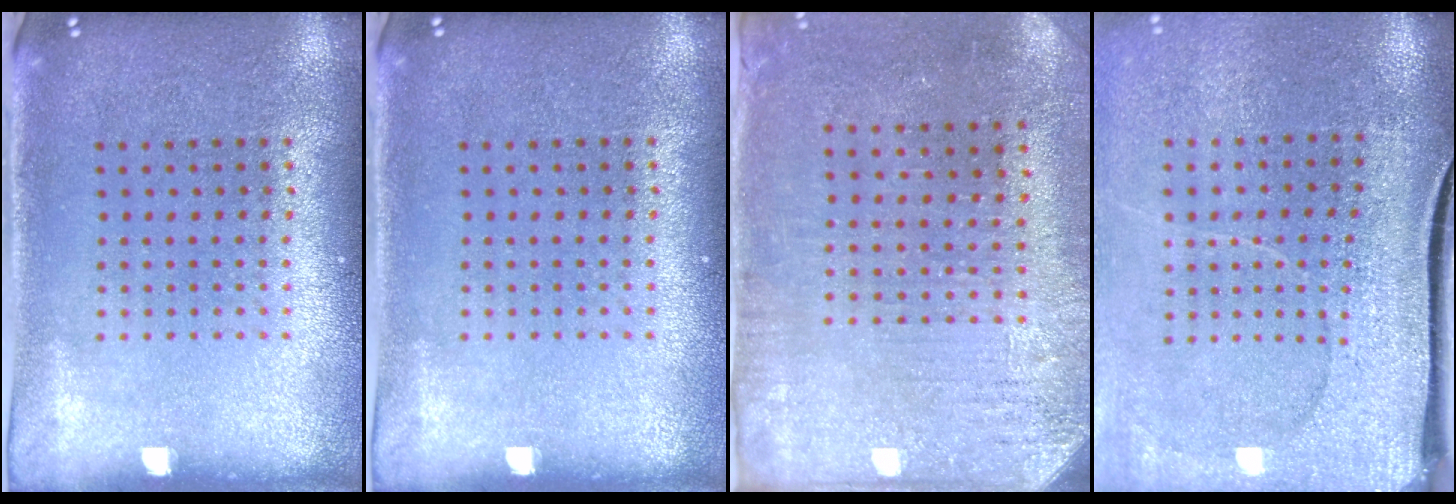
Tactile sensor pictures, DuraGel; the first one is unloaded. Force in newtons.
{"total": 0.0}
{"total": 3.1, "press": 2.6, "slide": 1.6}
{"total": 4.0, "press": 3.3, "slide": 2.3}